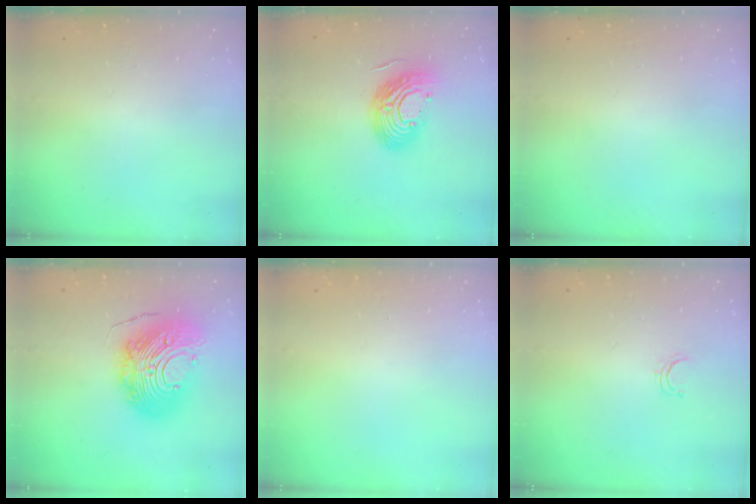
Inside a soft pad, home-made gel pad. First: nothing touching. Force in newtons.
{"total": 16.2, "press": 16.1, "slide": 1.2}
{"total": 0.0}
{"total": 20.9, "press": 20.8, "slide": 2.0}
{"total": 0.0}
{"total": 2.8, "press": 2.8, "slide": 0.2}